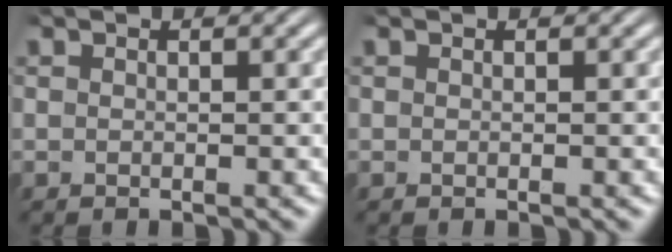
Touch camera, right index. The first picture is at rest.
{"total": 0.0}